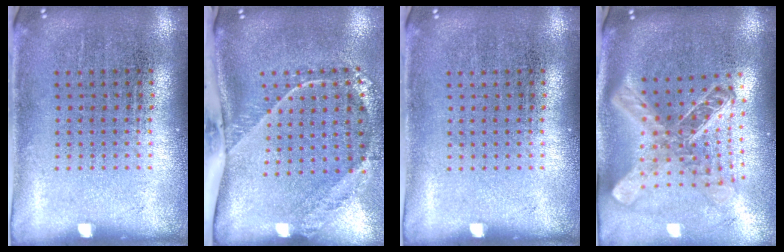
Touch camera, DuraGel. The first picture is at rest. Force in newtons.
{"total": 2.7, "press": 1.8, "slide": 2.0}
{"total": 0.0}
{"total": 2.6, "press": 1.9, "slide": 1.7}